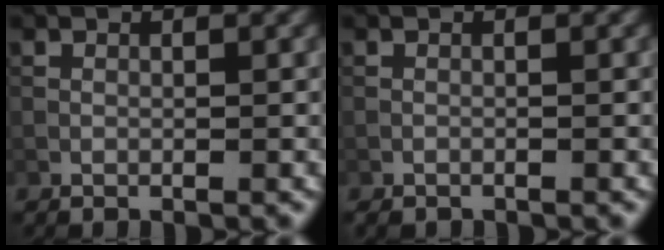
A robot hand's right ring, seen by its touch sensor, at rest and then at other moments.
{"total": 1.0, "force": [-0.9, 0.3, 0.1], "torque": [0.001, -0.003, -0.015]}